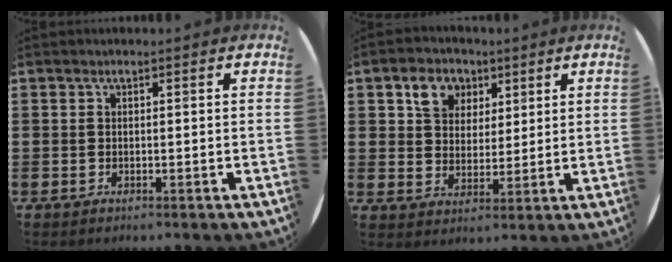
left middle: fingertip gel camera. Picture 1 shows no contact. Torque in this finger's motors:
{"motor_torque": [1.10, -1.04, 0.21, 0.09]}